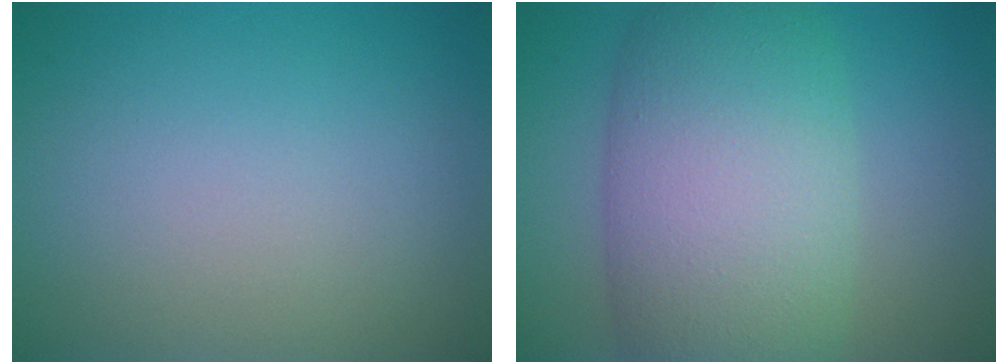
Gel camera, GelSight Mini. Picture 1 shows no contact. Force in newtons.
{"total": 11.0, "press": 11.0, "slide": 0.5}